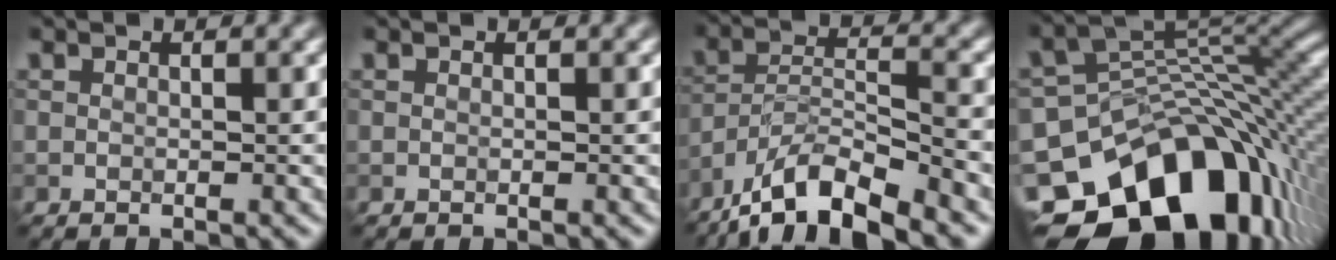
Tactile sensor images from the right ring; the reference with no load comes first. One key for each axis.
{"total": 0.0}
{"total": 8.8, "fx": -7.1, "fy": 2.2, "fz": 4.8, "tx": -0.079, "ty": 0.002, "tz": -0.133}
{"total": 15.8, "fx": -7.3, "fy": 10.4, "fz": 9.3, "tx": -0.161, "ty": -0.008, "tz": -0.118}